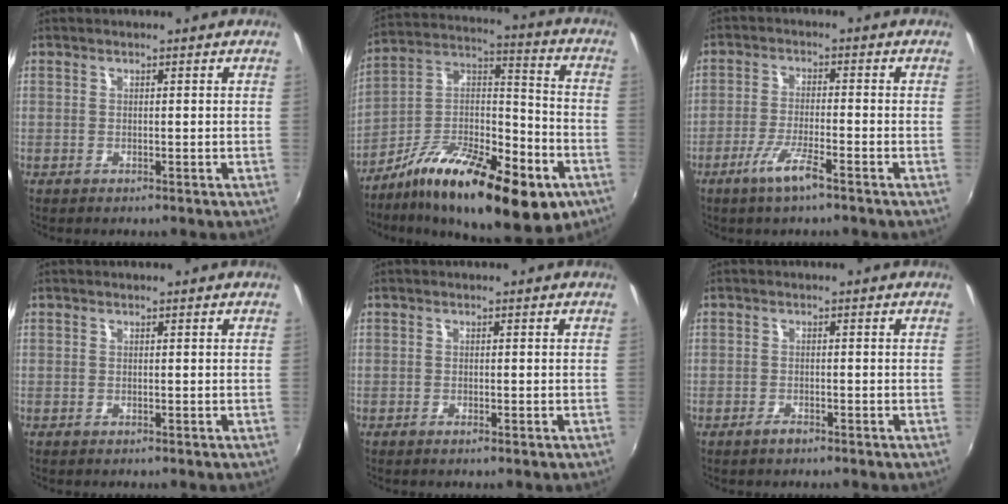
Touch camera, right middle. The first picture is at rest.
{"total": 26.3, "force": [-14.6, 9.7, 19.6], "torque": [-0.320, -0.006, -0.233]}
{"total": 6.0, "force": [-3.9, 0.4, 4.6], "torque": [-0.098, -0.008, -0.074]}
{"total": 0.0}
{"total": 0.8, "force": [-0.5, 0.1, 0.5], "torque": [-0.008, 0.000, -0.009]}
{"total": 1.4, "force": [-1.2, 0.4, 0.6], "torque": [-0.012, -0.001, -0.022]}